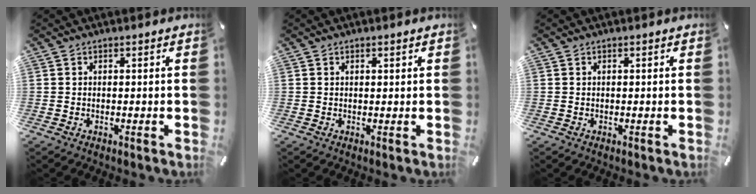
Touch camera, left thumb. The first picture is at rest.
{"total": 0.5, "force": [0.3, 0.2, 0.4], "torque": [-0.007, 0.001, 0.006]}
{"total": 0.0}